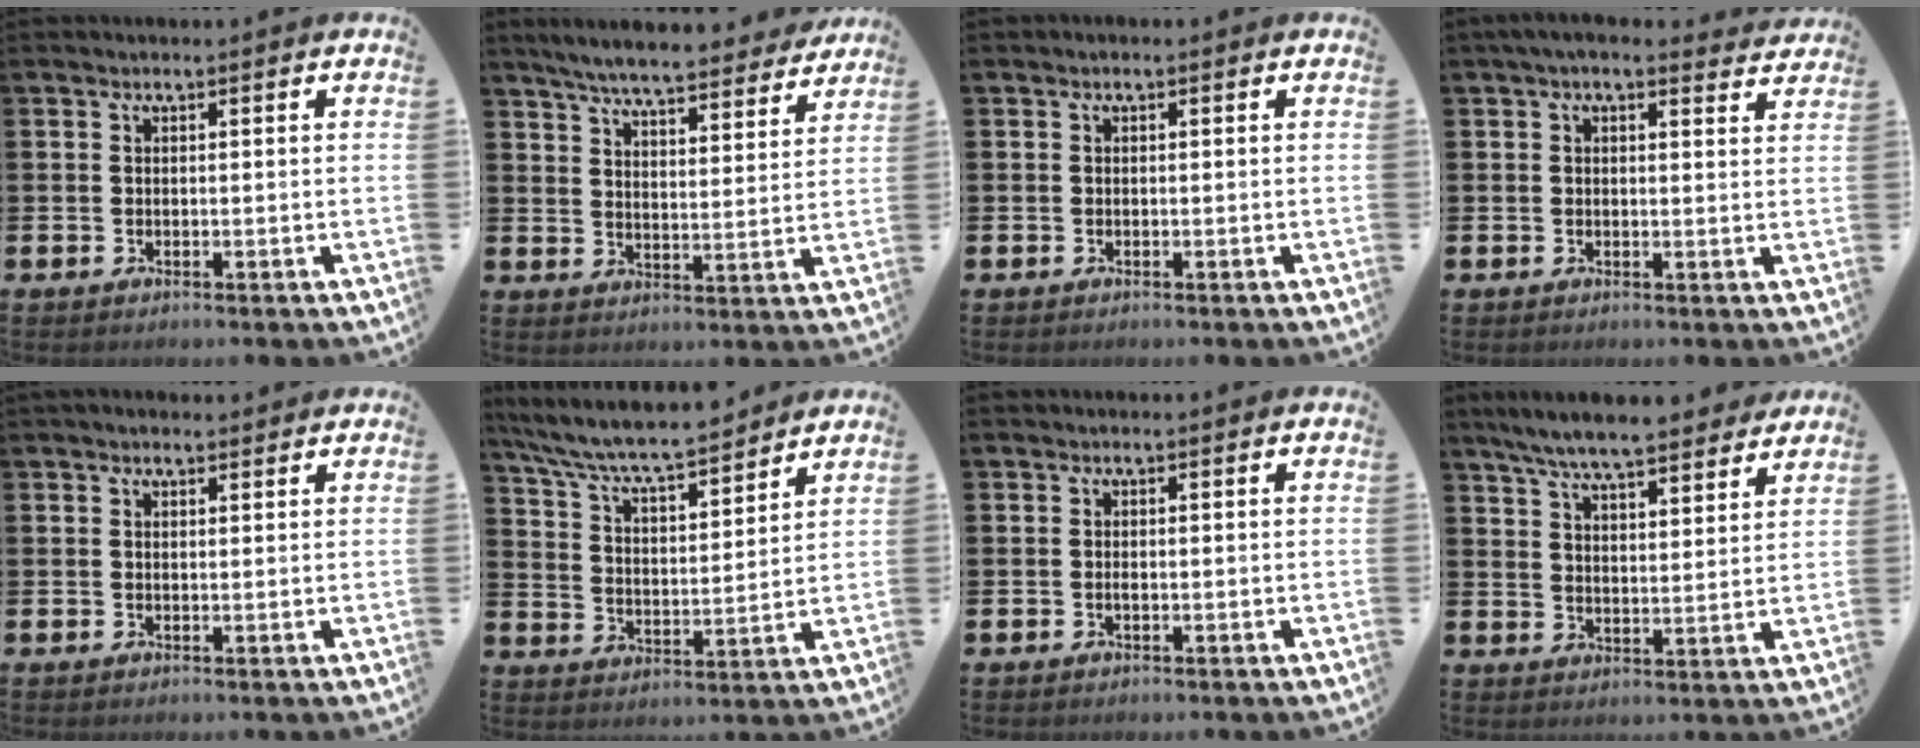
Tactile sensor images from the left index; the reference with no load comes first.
{"total": 6.7, "force": [6.4, 0.6, 1.9], "torque": [-0.056, -0.041, 0.111]}
{"total": 0.0}
{"total": 2.9, "force": [2.5, 0.8, 1.1], "torque": [-0.017, -0.009, 0.043]}
{"total": 1.1, "force": [1.0, 0.4, 0.4], "torque": [0.003, 0.001, 0.015]}
{"total": 8.0, "force": [7.6, 0.8, 2.4], "torque": [-0.081, -0.054, 0.133]}
{"total": 0.5, "force": [-0.1, 0.2, 0.4], "torque": [-0.013, 0.000, -0.001]}
{"total": 7.7, "force": [7.3, 0.9, 2.5], "torque": [-0.069, -0.038, 0.130]}